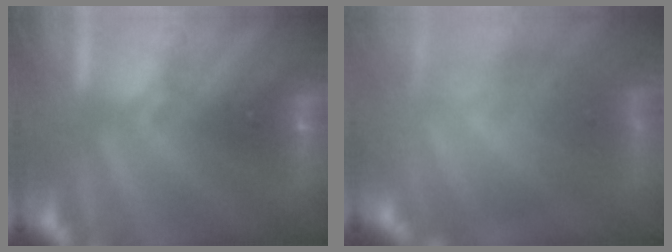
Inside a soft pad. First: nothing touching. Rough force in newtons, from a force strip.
{"total": 8.5}